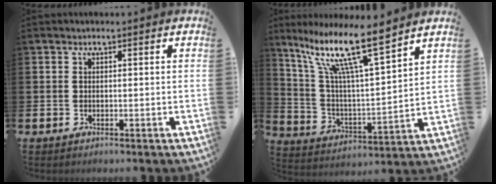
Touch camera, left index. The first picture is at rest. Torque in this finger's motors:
{"motor_torque": [0.31, -0.23, 1.05, 0.21]}